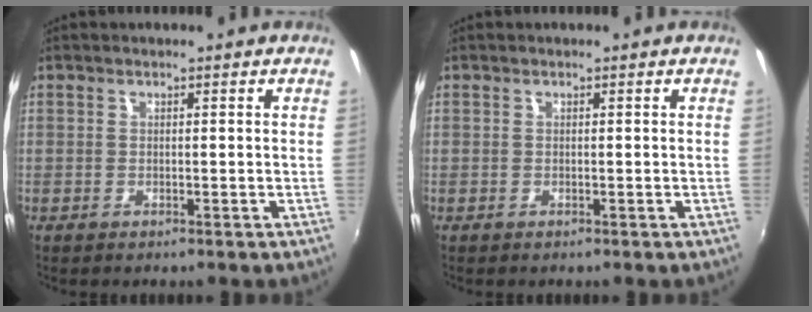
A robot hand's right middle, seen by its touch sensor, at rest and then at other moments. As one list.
[{"total": 0.0}]